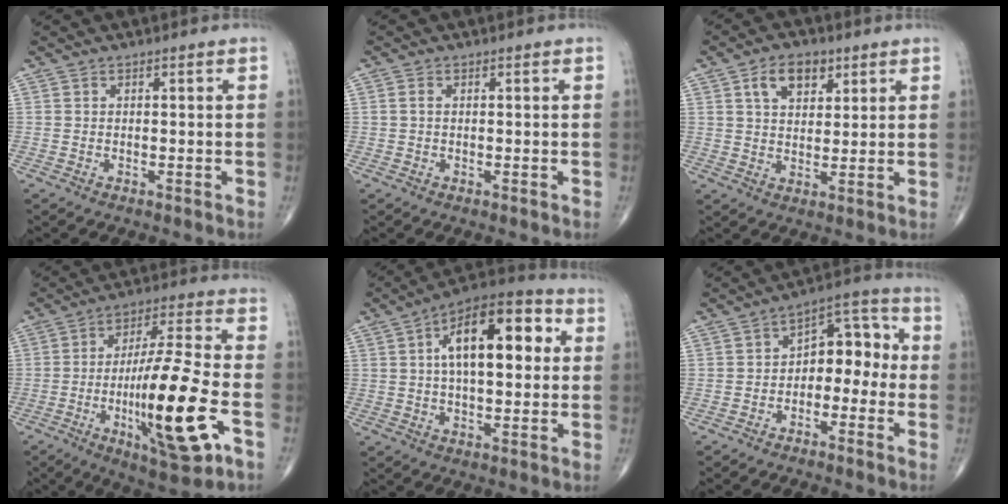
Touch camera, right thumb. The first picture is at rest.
{"total": 1.0, "force": [0.1, 0.6, 0.7], "torque": [-0.015, 0.003, 0.001]}
{"total": 7.5, "force": [3.5, 4.6, 4.7], "torque": [-0.057, -0.010, 0.059]}
{"total": 19.2, "force": [-5.5, 3.6, 18.1], "torque": [-0.325, 0.011, -0.083]}
{"total": 17.7, "force": [3.9, 8.3, 15.1], "torque": [-0.209, 0.024, 0.051]}
{"total": 9.4, "force": [-1.6, 6.1, 6.9], "torque": [-0.061, 0.048, -0.039]}